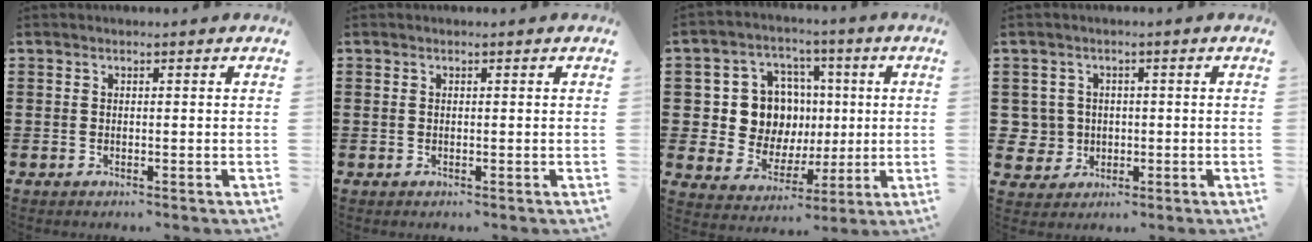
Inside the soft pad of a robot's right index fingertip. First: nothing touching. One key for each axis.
{"total": 0.0}
{"total": 10.7, "fx": 1.2, "fy": 9.6, "fz": 4.6, "tx": -0.103, "ty": 0.013, "tz": 0.032}
{"total": 3.7, "fx": -0.2, "fy": 3.6, "fz": 0.4, "tx": -0.028, "ty": 0.008, "tz": -0.005}